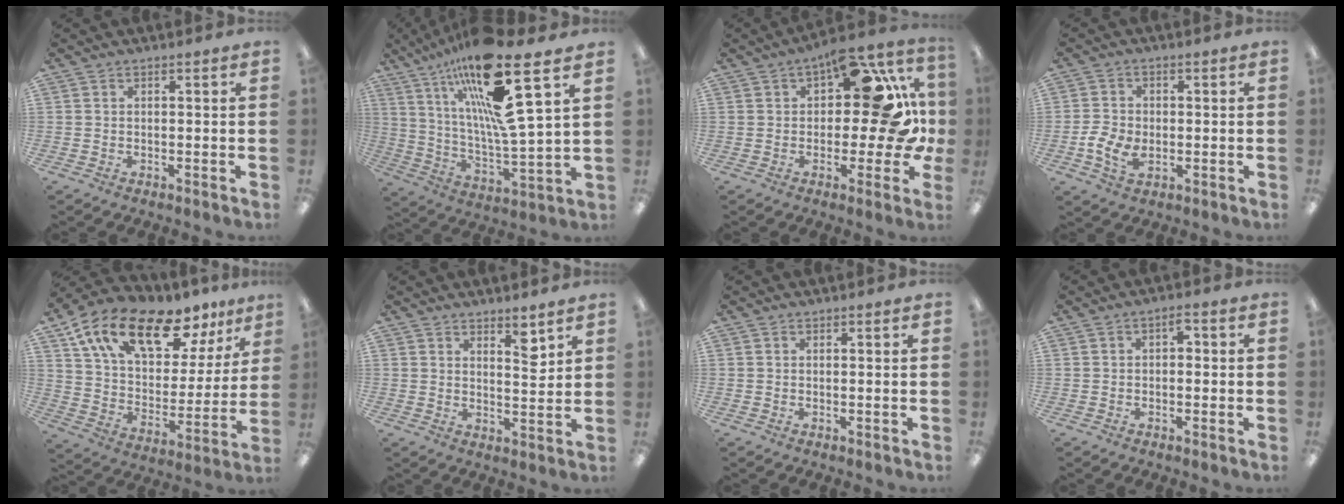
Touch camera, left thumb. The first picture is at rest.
{"total": 22.6, "force": [14.2, 3.5, 17.2], "torque": [-0.311, -0.080, 0.224]}
{"total": 18.6, "force": [4.4, 8.4, 15.9], "torque": [-0.208, -0.021, 0.063]}
{"total": 6.4, "force": [-1.7, 4.7, 4.0], "torque": [-0.083, 0.010, -0.029]}
{"total": 18.9, "force": [13.2, 8.3, 10.6], "torque": [-0.198, -0.078, 0.234]}
{"total": 4.9, "force": [4.0, 1.2, 2.4], "torque": [-0.018, -0.034, 0.064]}
{"total": 0.0}
{"total": 2.4, "force": [-0.1, 1.5, 1.9], "torque": [-0.030, 0.008, -0.007]}